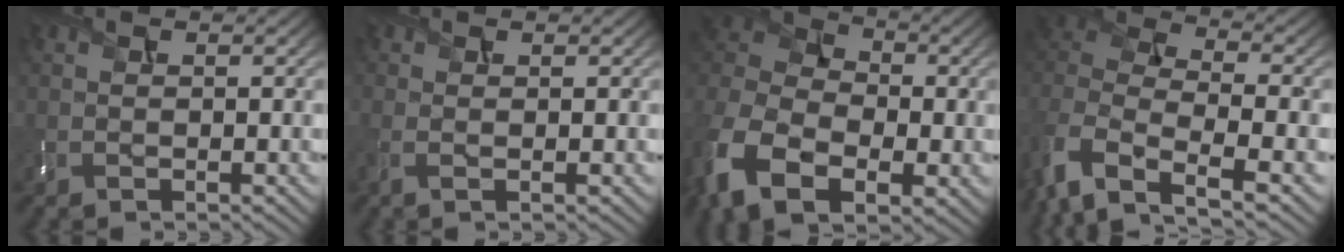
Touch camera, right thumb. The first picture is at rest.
{"total": 1.3, "force": [-0.1, 0.2, 1.3], "torque": [-0.035, -0.003, -0.006]}
{"total": 15.5, "force": [-5.7, 10.6, 9.7], "torque": [-0.266, -0.027, -0.096]}
{"total": 10.9, "force": [-5.6, 5.3, 7.7], "torque": [-0.191, -0.020, -0.111]}